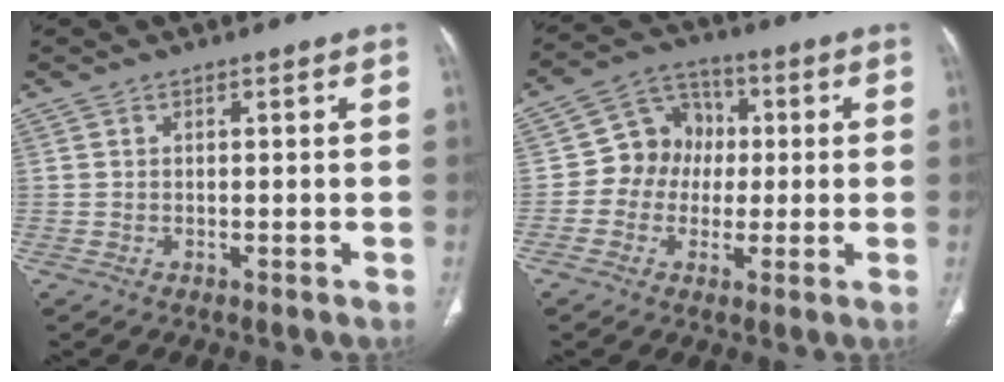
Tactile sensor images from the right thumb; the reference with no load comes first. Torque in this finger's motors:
{"motor_torque": [-0.27, 0.42, -0.05, -0.13, 0.01]}